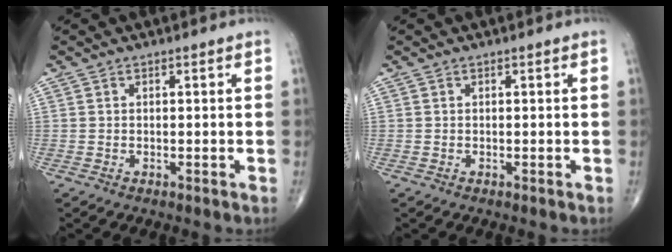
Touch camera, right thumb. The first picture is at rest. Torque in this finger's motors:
{"motor_torque": [-0.04, 0.02, 0.02, -0.02, 0.02]}